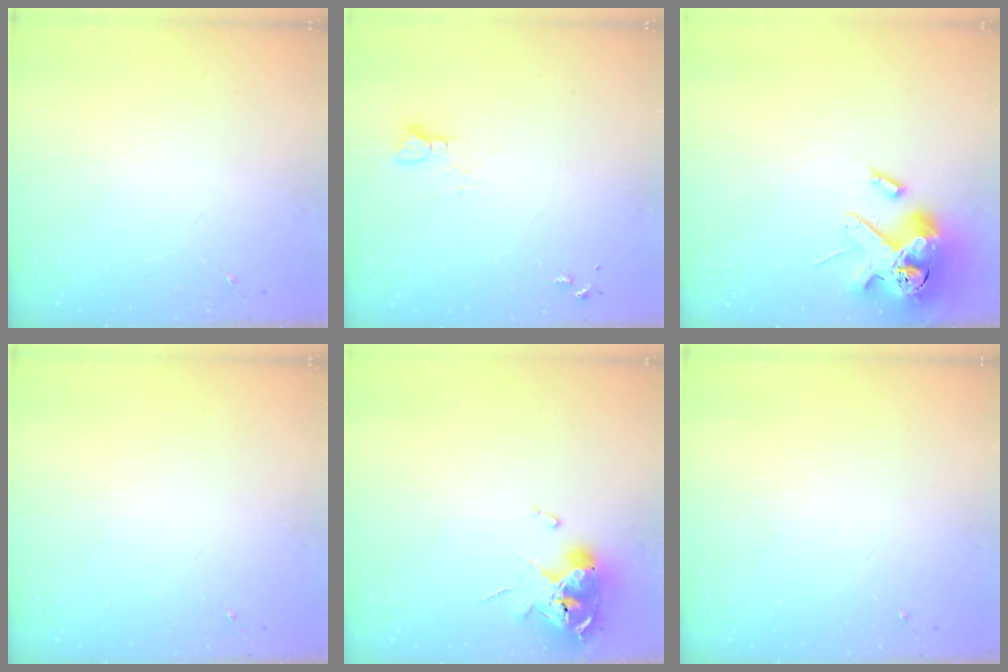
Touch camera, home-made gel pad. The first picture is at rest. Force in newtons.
{"total": 2.2, "press": 2.2, "slide": 0.2}
{"total": 15.3, "press": 15.1, "slide": 2.6}
{"total": 0.0}
{"total": 14.0, "press": 13.9, "slide": 1.7}
{"total": 0.0}